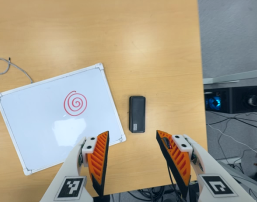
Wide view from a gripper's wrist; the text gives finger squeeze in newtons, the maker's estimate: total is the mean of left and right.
{"total": 0.0}